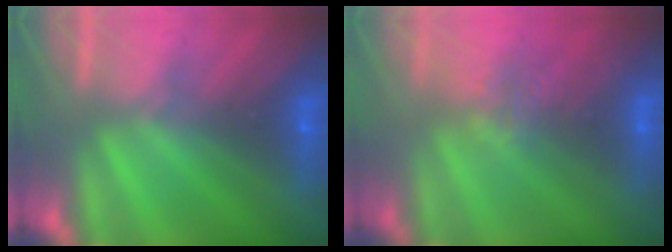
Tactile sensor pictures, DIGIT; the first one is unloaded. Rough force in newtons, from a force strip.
{"total": 2.8}